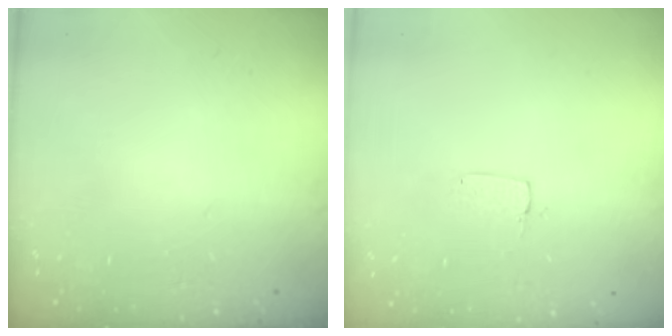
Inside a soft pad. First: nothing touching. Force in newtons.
{"total": 3.4, "press": 3.4, "slide": 0.1}